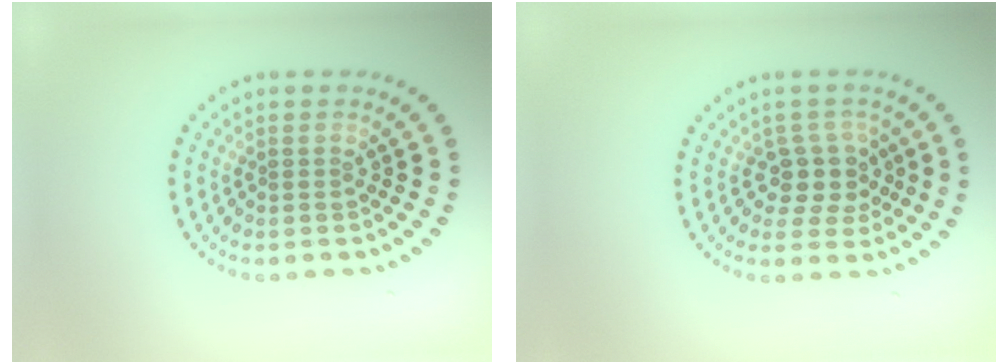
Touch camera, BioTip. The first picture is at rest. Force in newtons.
{"total": 2.9, "press": 2.4, "slide": 1.6}